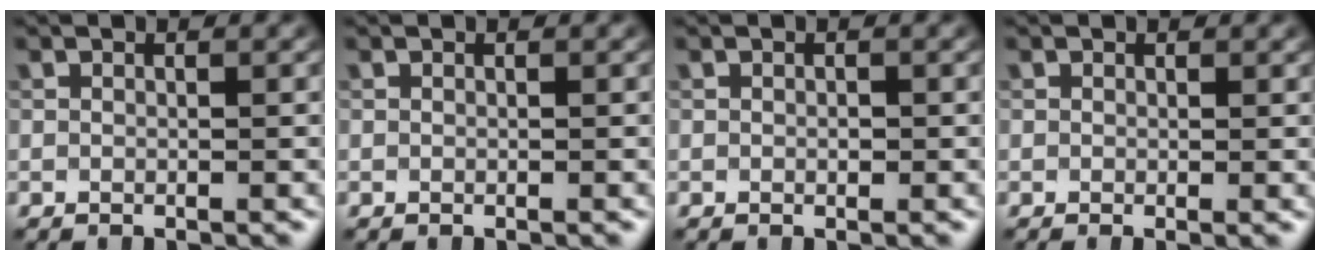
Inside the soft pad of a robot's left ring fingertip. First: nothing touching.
{"total": 0.0}
{"total": 0.5, "force": [0.0, 0.3, 0.4], "torque": [-0.004, -0.001, 0.000]}
{"total": 0.7, "force": [0.3, 0.5, 0.5], "torque": [-0.005, -0.003, 0.002]}